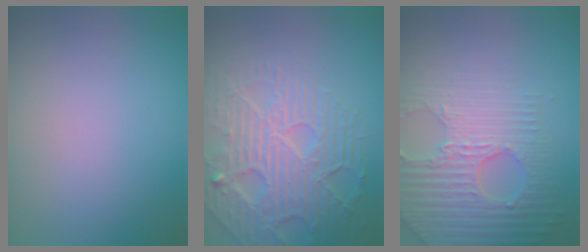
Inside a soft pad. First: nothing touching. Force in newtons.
{"total": 7.6, "press": 5.4, "slide": 5.4}
{"total": 6.4, "press": 5.1, "slide": 3.9}